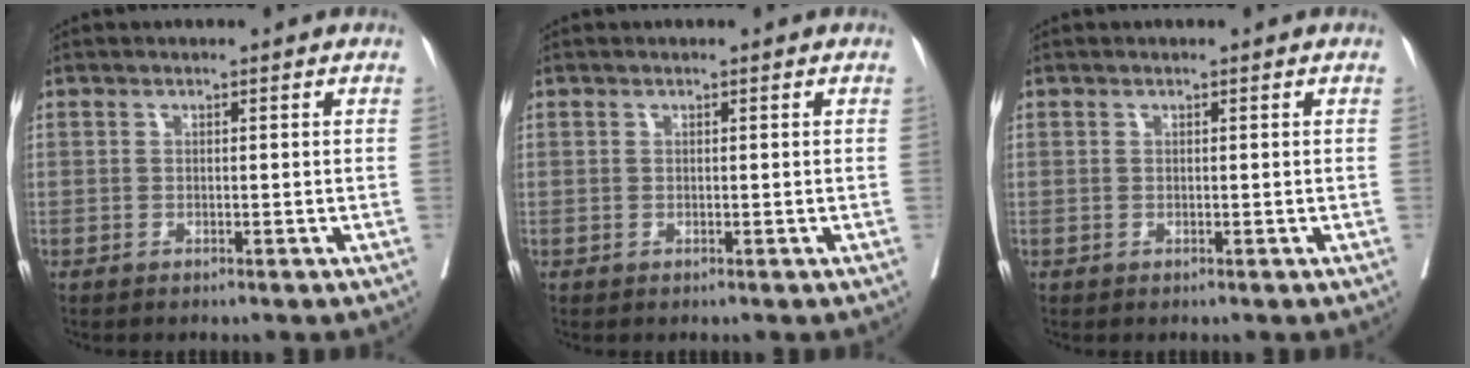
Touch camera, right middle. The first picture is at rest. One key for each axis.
{"total": 0.0}
{"total": 0.0}